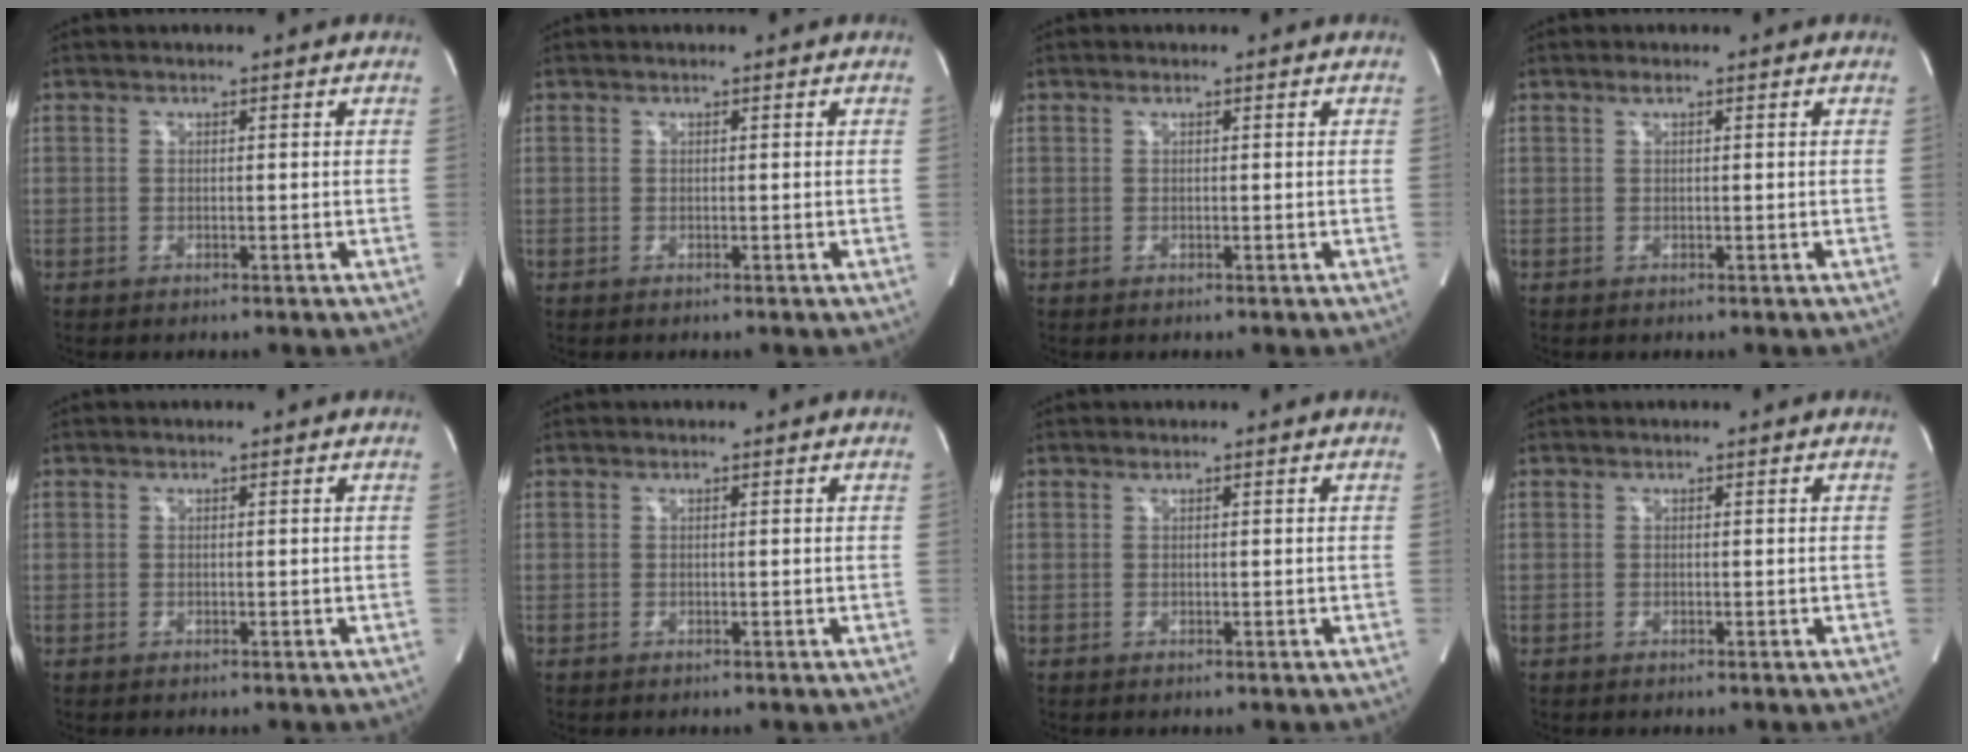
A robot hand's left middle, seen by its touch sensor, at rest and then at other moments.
{"total": 0.0}
{"total": 0.0}
{"total": 0.7, "force": [0.5, 0.0, 0.6], "torque": [-0.015, 0.004, 0.009]}
{"total": 0.0}
{"total": 0.0}
{"total": 0.0}
{"total": 0.0}